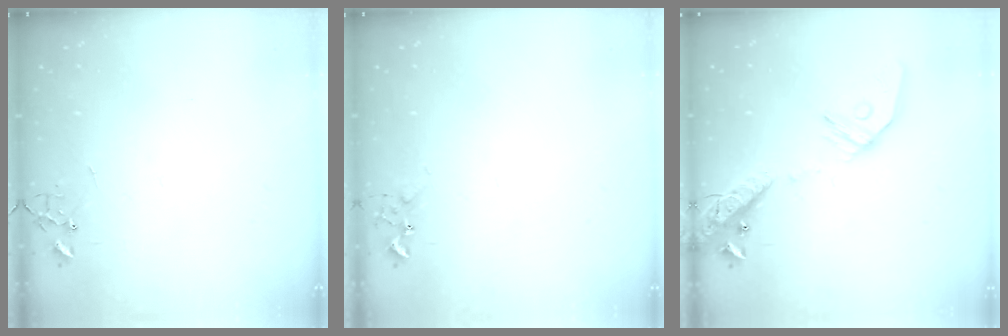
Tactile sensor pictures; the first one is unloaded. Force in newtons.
{"total": 5.2, "press": 5.2, "slide": 0.6}
{"total": 18.3, "press": 17.9, "slide": 3.6}